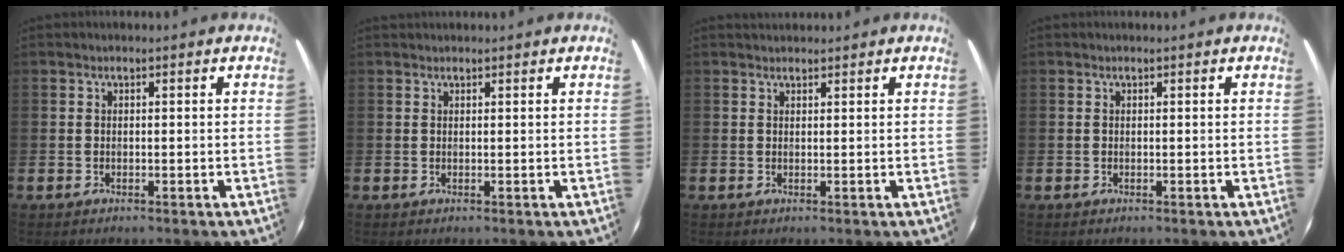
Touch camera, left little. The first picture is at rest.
{"total": 0.6, "force": [0.5, 0.1, -0.1], "torque": [0.009, -0.002, 0.009]}
{"total": 1.0, "force": [0.9, 0.3, -0.1], "torque": [0.010, -0.001, 0.016]}
{"total": 0.0}